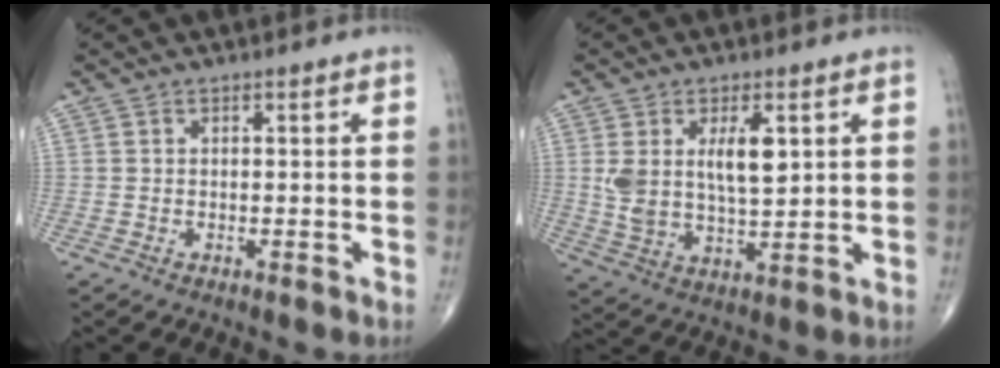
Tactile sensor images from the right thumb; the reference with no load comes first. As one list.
[{"total": 9.8, "force": [2.8, 4.4, 8.3], "torque": [-0.147, -0.018, 0.058]}]